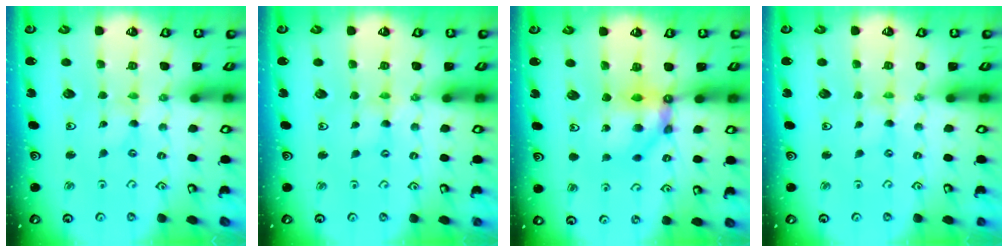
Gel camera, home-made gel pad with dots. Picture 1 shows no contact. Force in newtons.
{"total": 1.5, "press": 1.5, "slide": 0.2}
{"total": 9.5, "press": 9.5, "slide": 1.0}
{"total": 0.0}